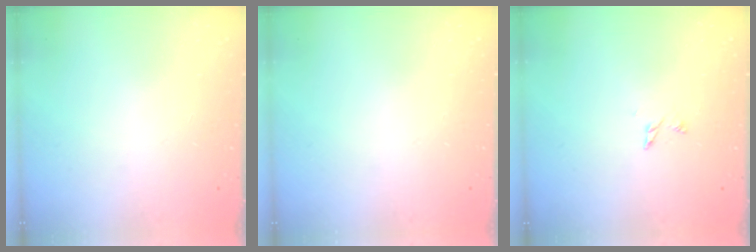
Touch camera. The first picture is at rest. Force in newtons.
{"total": 0.0}
{"total": 2.8, "press": 2.8, "slide": 0.3}